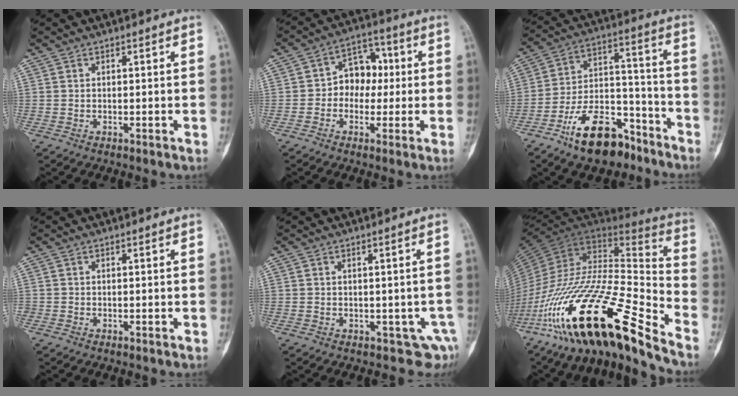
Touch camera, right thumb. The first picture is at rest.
{"total": 8.7, "force": [0.0, 6.8, 5.4], "torque": [-0.036, 0.029, -0.012]}
{"total": 16.4, "force": [-10.9, 8.0, 9.3], "torque": [-0.135, 0.091, -0.188]}
{"total": 0.0}
{"total": 3.8, "force": [-1.0, 2.7, 2.4], "torque": [-0.002, 0.004, -0.002]}
{"total": 30.3, "force": [-20.5, 6.1, 21.5], "torque": [-0.393, 0.053, -0.363]}